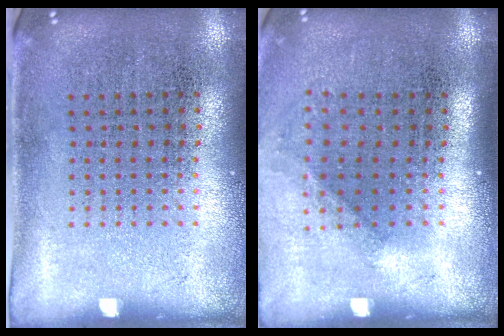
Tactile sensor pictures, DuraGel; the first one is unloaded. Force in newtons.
{"total": 1.2, "press": 0.9, "slide": 0.8}